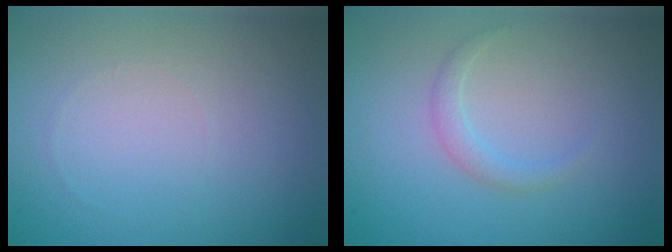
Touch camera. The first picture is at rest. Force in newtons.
{"total": 1.2, "press": 1.1, "slide": 0.1}